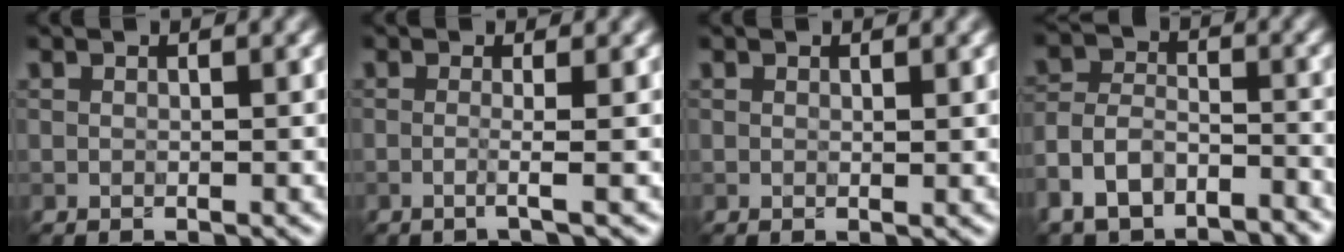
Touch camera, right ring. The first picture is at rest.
{"total": 1.7, "force": [-0.3, 0.5, 1.6], "torque": [-0.018, -0.005, -0.023]}
{"total": 0.5, "force": [0.2, 0.2, 0.4], "torque": [-0.007, -0.002, 0.002]}
{"total": 6.8, "force": [-5.4, 3.3, 2.6], "torque": [-0.053, -0.001, -0.114]}